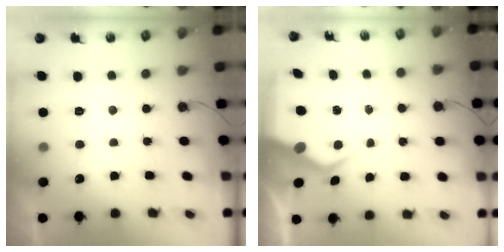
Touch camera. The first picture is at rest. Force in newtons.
{"total": 6.7, "press": 6.7, "slide": 0.9}